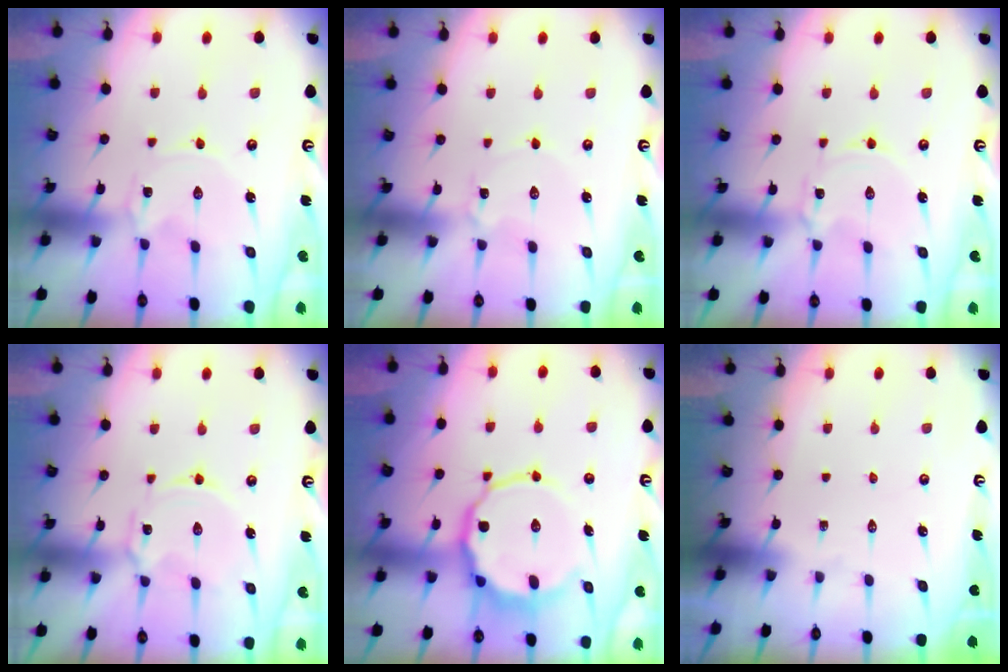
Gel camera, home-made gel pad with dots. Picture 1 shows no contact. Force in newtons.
{"total": 1.9, "press": 1.9, "slide": 0.2}
{"total": 1.4, "press": 1.4, "slide": 0.2}
{"total": 2.6, "press": 2.6, "slide": 0.3}
{"total": 11.4, "press": 11.2, "slide": 1.9}
{"total": 0.0}